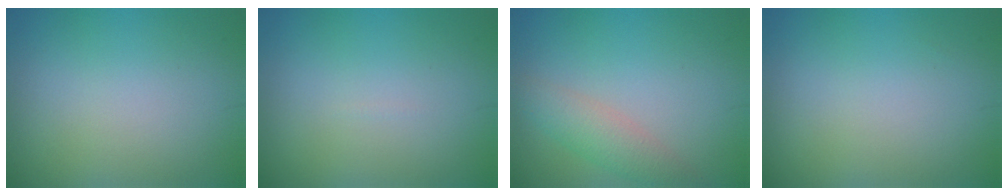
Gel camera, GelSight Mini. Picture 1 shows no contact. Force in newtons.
{"total": 0.0}
{"total": 3.0, "press": 3.0, "slide": 0.1}
{"total": 0.0}